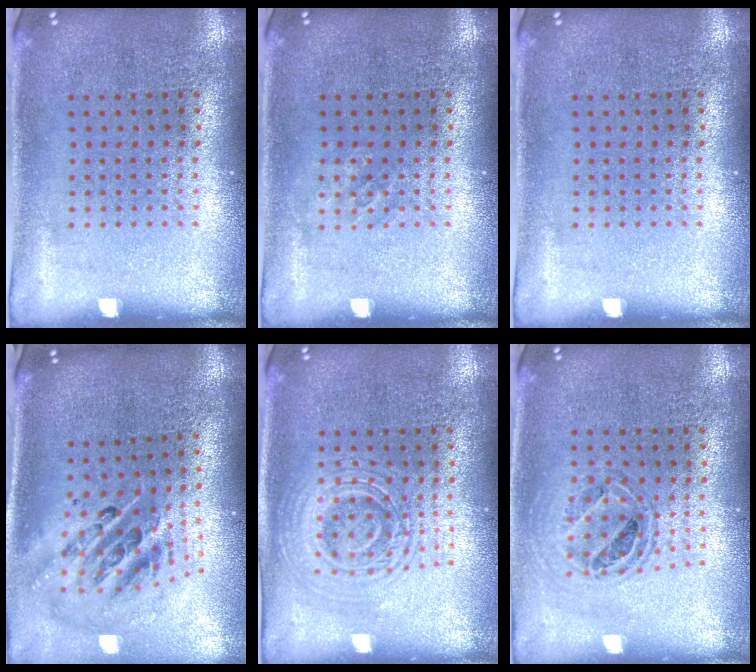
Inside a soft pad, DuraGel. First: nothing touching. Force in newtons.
{"total": 0.8, "press": 0.8, "slide": 0.2}
{"total": 0.0}
{"total": 2.6, "press": 1.8, "slide": 2.0}
{"total": 2.7, "press": 2.7, "slide": 0.5}
{"total": 0.8, "press": 0.8, "slide": 0.0}